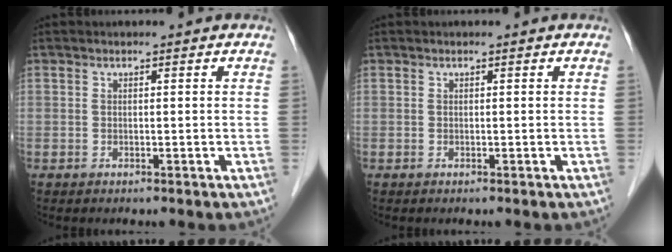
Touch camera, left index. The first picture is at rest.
{"total": 0.0}